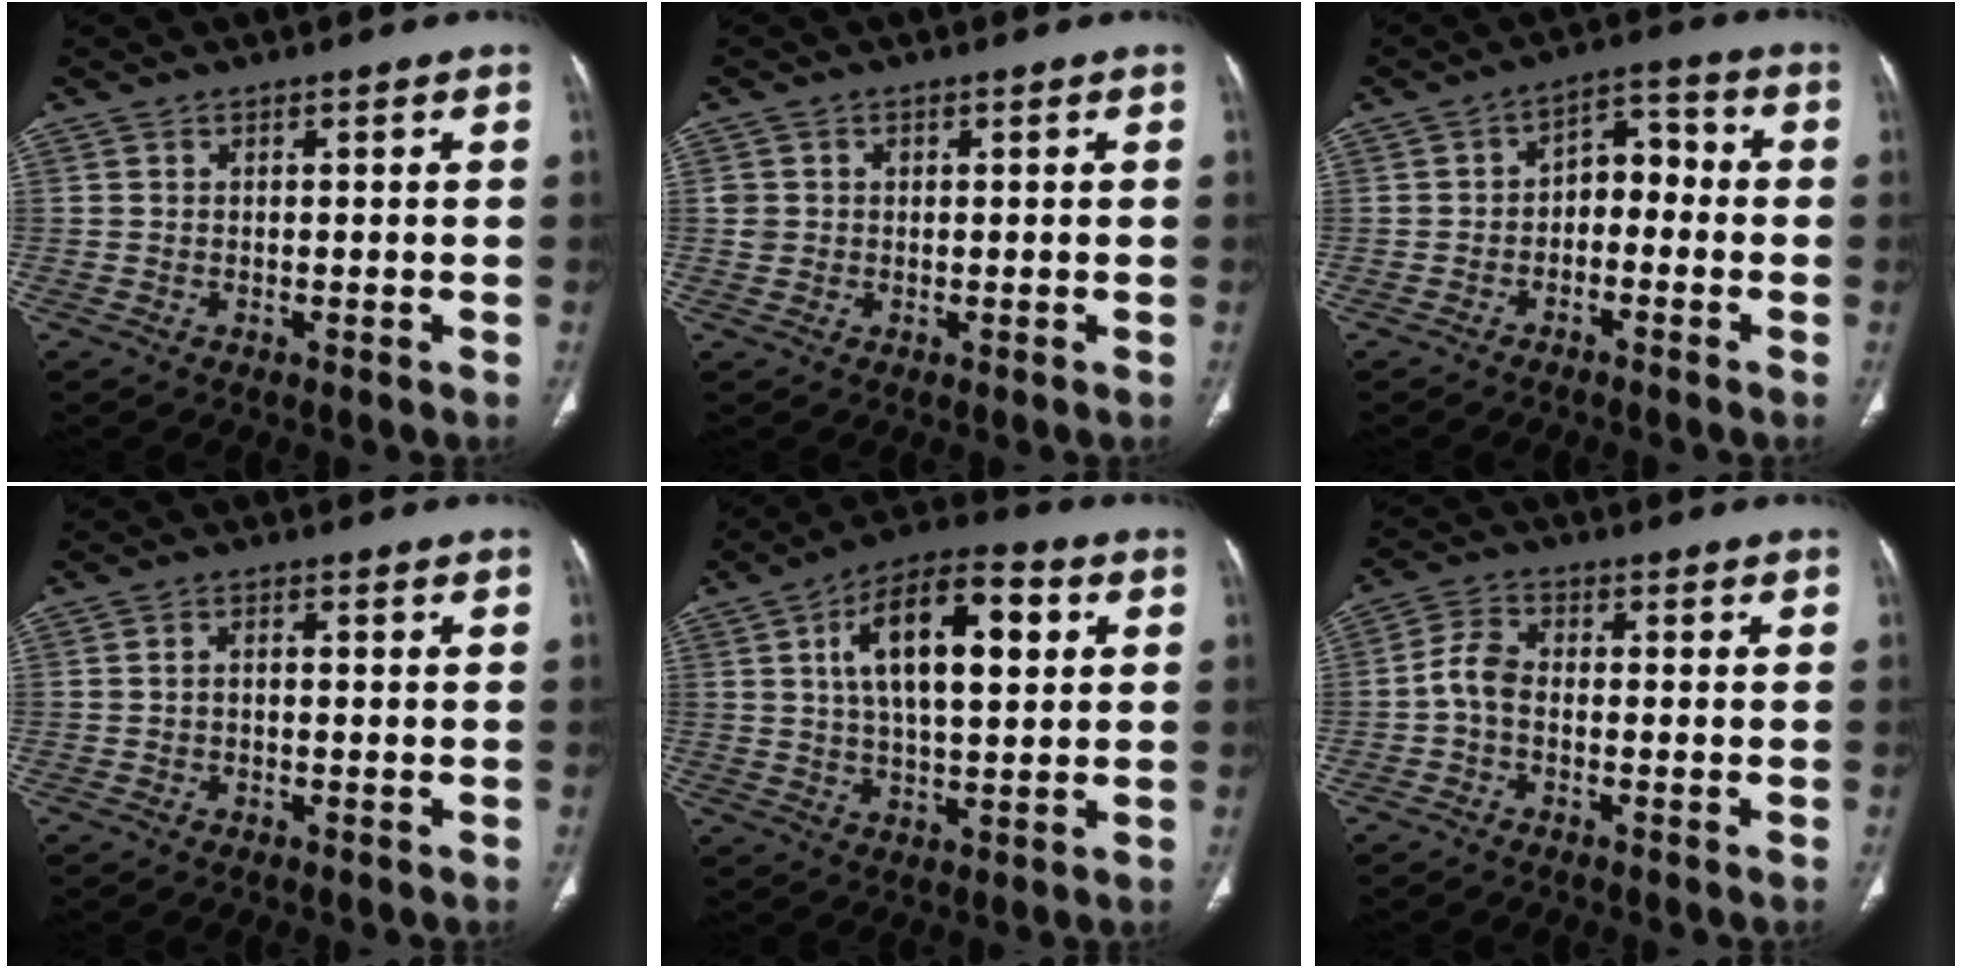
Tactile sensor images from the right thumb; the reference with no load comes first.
{"total": 2.1, "force": [0.3, 2.0, 0.6], "torque": [-0.003, 0.001, 0.009]}
{"total": 6.3, "force": [-1.6, 4.3, 4.3], "torque": [-0.042, 0.042, -0.038]}
{"total": 1.3, "force": [-0.3, 0.9, 0.9], "torque": [-0.015, 0.006, -0.006]}
{"total": 16.3, "force": [4.3, 7.2, 13.9], "torque": [-0.215, 0.008, 0.067]}
{"total": 4.7, "force": [-1.1, 2.9, 3.5], "torque": [-0.068, 0.018, -0.032]}